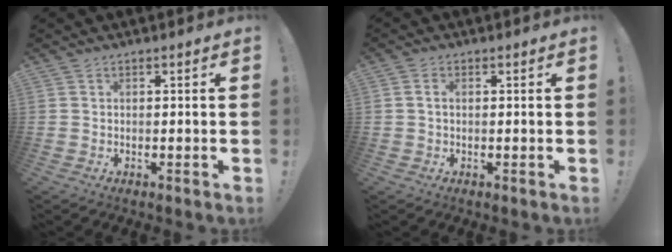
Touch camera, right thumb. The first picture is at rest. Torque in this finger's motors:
{"motor_torque": [0.02, -0.14, 0.03, -0.02, 0.02]}